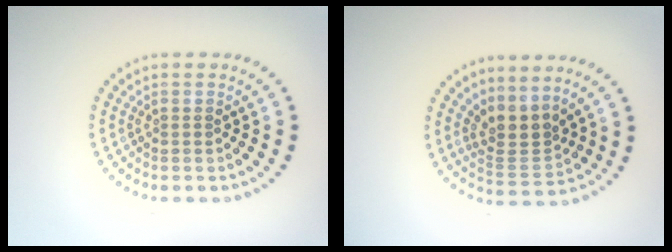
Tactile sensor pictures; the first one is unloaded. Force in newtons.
{"total": 3.1, "press": 2.1, "slide": 2.2}